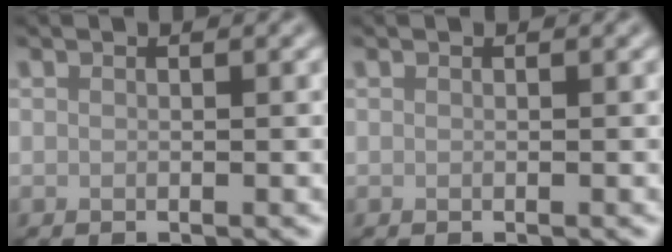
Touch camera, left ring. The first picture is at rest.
{"total": 0.0}